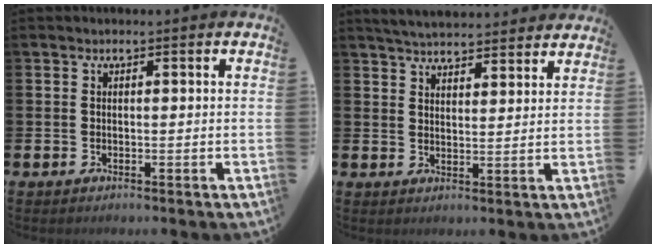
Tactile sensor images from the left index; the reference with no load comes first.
{"total": 4.6, "force": [4.6, 0.5, 0.4], "torque": [-0.019, -0.025, 0.083]}